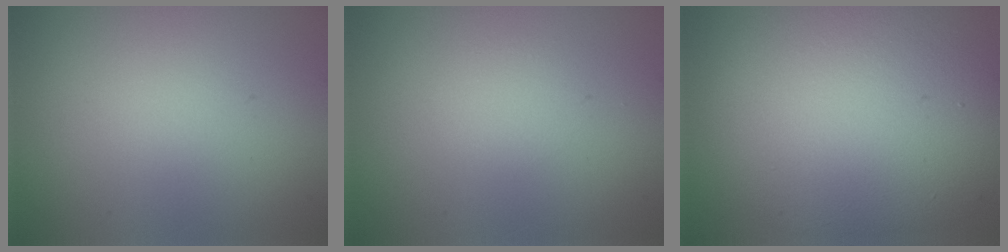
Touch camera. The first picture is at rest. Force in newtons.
{"total": 0.8, "press": 0.8, "slide": 0.1}
{"total": 12.3, "press": 12.3, "slide": 0.6}